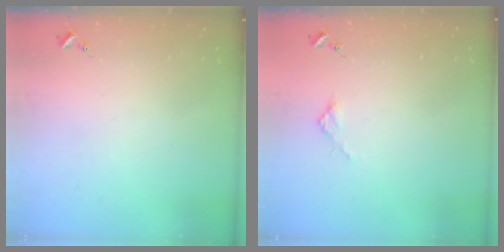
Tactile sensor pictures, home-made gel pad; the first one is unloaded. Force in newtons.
{"total": 2.7, "press": 2.7, "slide": 0.3}